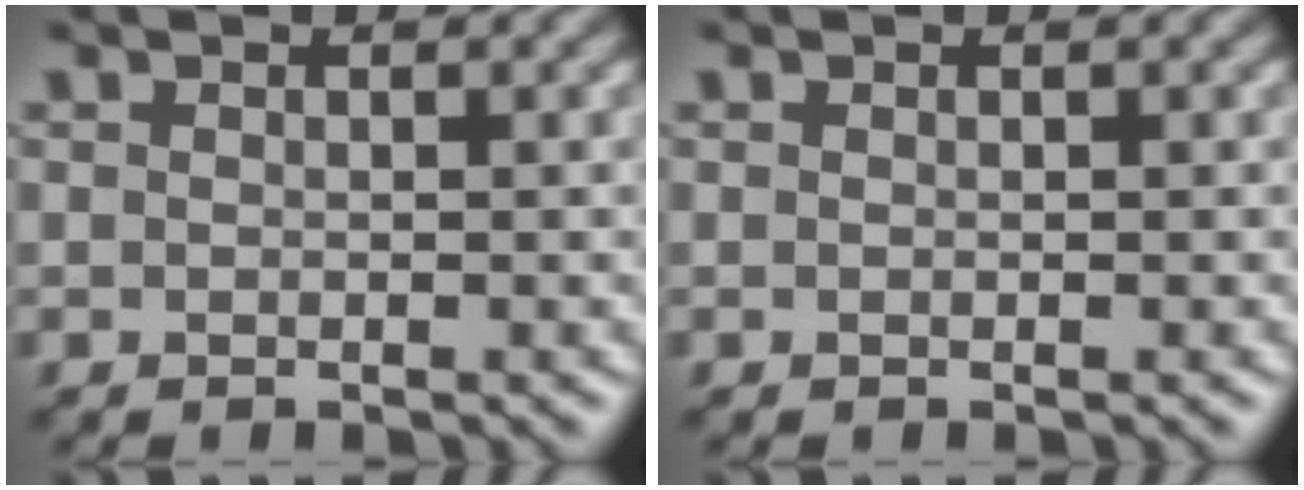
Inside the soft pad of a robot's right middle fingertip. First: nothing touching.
{"total": 0.0}